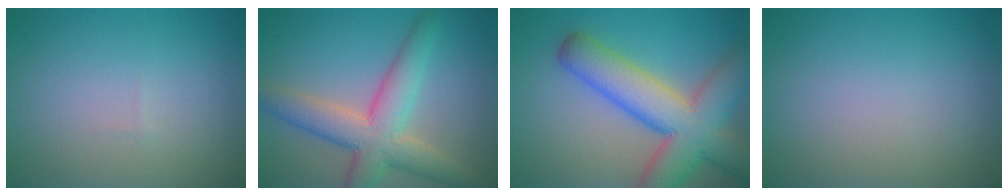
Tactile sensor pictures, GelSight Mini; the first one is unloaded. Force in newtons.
{"total": 6.9, "press": 6.9, "slide": 0.4}
{"total": 10.5, "press": 10.5, "slide": 0.4}
{"total": 0.0}